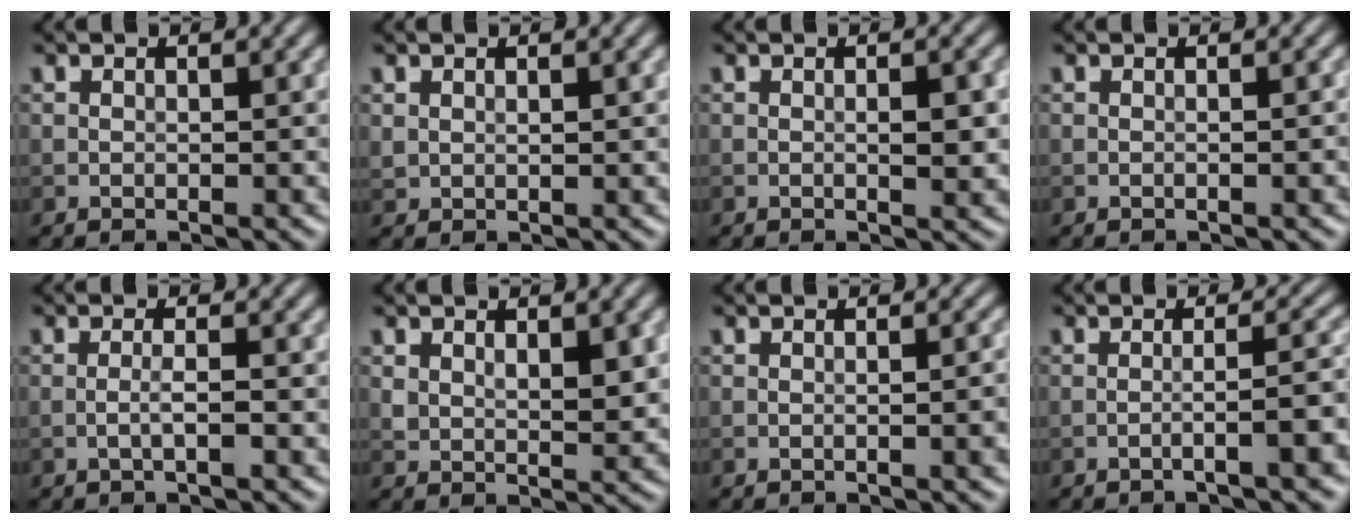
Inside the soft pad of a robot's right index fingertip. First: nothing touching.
{"total": 0.7, "force": [0.5, 0.4, 0.3], "torque": [-0.008, -0.003, 0.014]}
{"total": 2.0, "force": [0.0, 0.4, 1.9], "torque": [-0.030, -0.003, 0.000]}
{"total": 1.1, "force": [-0.2, 0.2, 1.0], "torque": [-0.010, 0.001, -0.006]}
{"total": 1.4, "force": [-0.5, 0.0, 1.3], "torque": [-0.026, 0.004, -0.012]}
{"total": 3.2, "force": [1.0, 1.7, 2.6], "torque": [-0.048, -0.006, 0.025]}
{"total": 2.9, "force": [-0.5, 0.9, 2.7], "torque": [-0.023, 0.003, -0.007]}
{"total": 4.0, "force": [-1.5, 0.6, 3.7], "torque": [-0.038, 0.017, -0.038]}